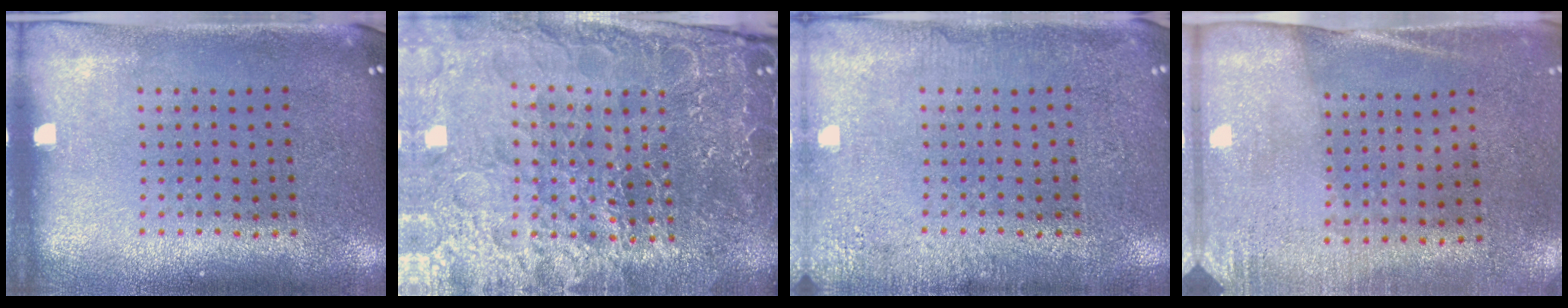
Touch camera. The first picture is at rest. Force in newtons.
{"total": 5.9, "press": 5.3, "slide": 2.6}
{"total": 2.8, "press": 2.8, "slide": 0.3}
{"total": 2.7, "press": 2.4, "slide": 1.3}